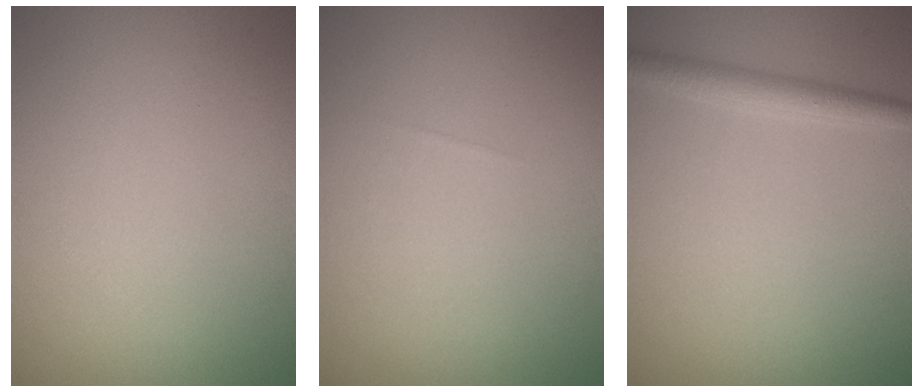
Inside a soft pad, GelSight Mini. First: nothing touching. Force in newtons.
{"total": 0.0}
{"total": 2.3, "press": 2.2, "slide": 0.1}